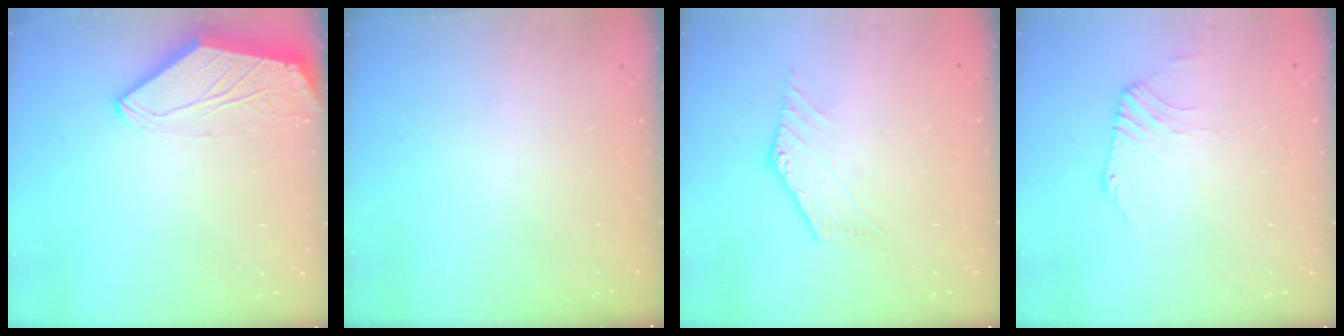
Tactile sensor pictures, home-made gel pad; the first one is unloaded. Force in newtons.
{"total": 0.0}
{"total": 1.5, "press": 1.5, "slide": 0.3}
{"total": 2.4, "press": 2.4, "slide": 0.5}